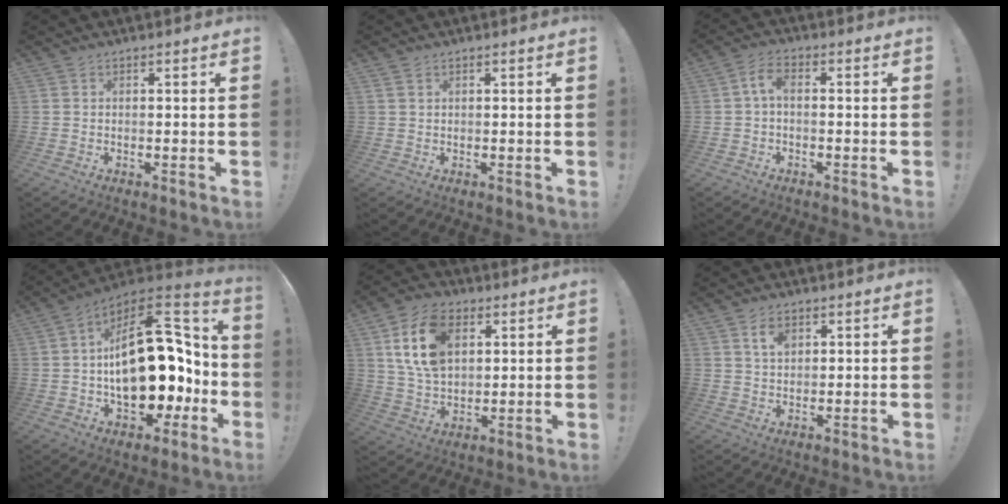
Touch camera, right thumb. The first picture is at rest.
{"total": 1.3, "force": [0.7, 0.9, 0.7], "torque": [-0.011, 0.002, 0.013]}
{"total": 4.6, "force": [-0.3, 2.0, 4.1], "torque": [-0.091, 0.004, -0.008]}
{"total": 26.2, "force": [-1.7, 15.5, 21.0], "torque": [-0.314, 0.024, -0.007]}
{"total": 16.5, "force": [5.9, 11.1, 10.8], "torque": [-0.202, -0.004, 0.110]}
{"total": 4.6, "force": [2.2, 2.8, 3.0], "torque": [-0.044, -0.005, 0.036]}